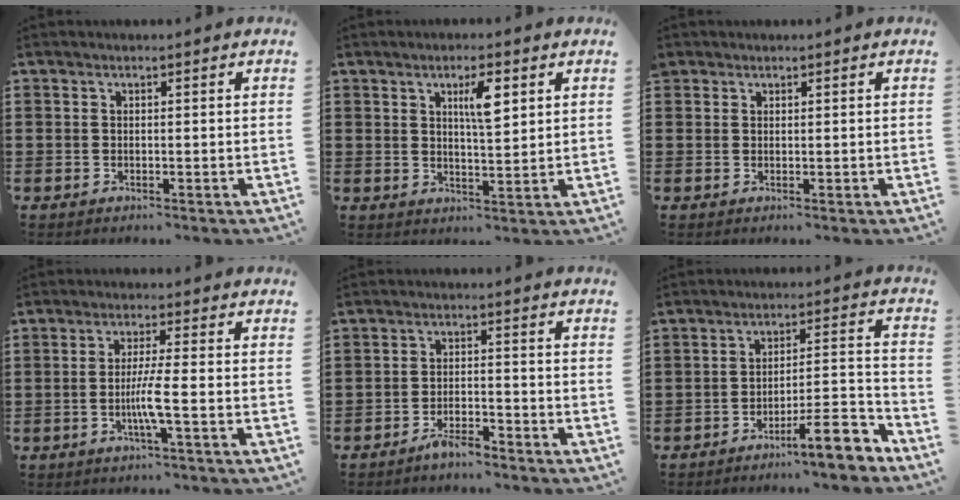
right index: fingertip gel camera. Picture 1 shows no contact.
{"total": 5.1, "force": [2.2, 1.3, 4.4], "torque": [-0.069, 0.000, 0.029]}
{"total": 1.1, "force": [0.8, 0.7, 0.0], "torque": [-0.001, 0.004, 0.016]}
{"total": 4.6, "force": [-1.3, -0.4, 4.4], "torque": [-0.085, -0.012, -0.030]}
{"total": 2.9, "force": [-2.7, 0.4, 1.0], "torque": [-0.019, 0.008, -0.051]}
{"total": 9.2, "force": [-6.9, 1.4, 6.0], "torque": [-0.087, 0.017, -0.123]}